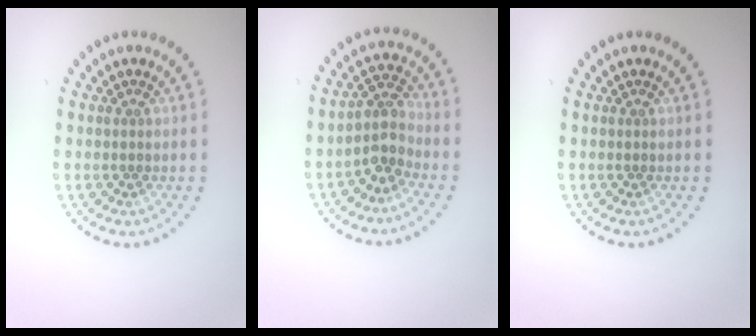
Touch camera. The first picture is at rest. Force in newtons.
{"total": 3.0, "press": 2.4, "slide": 1.8}
{"total": 0.0}